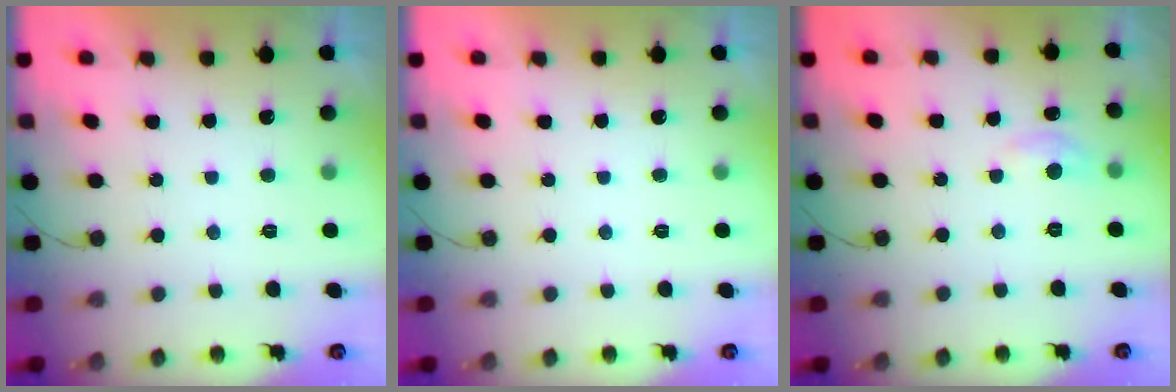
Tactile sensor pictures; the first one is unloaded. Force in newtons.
{"total": 0.0}
{"total": 5.0, "press": 4.9, "slide": 0.5}